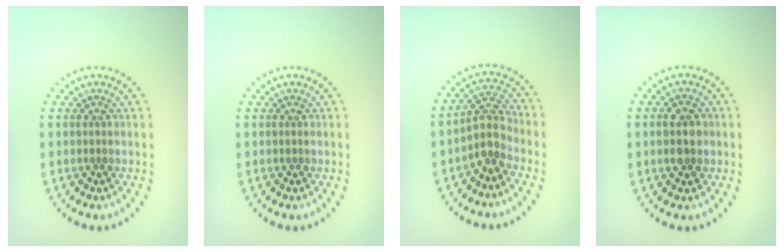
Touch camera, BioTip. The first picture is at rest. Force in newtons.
{"total": 0.0}
{"total": 2.9, "press": 2.4, "slide": 1.7}
{"total": 2.9, "press": 2.9, "slide": 0.2}